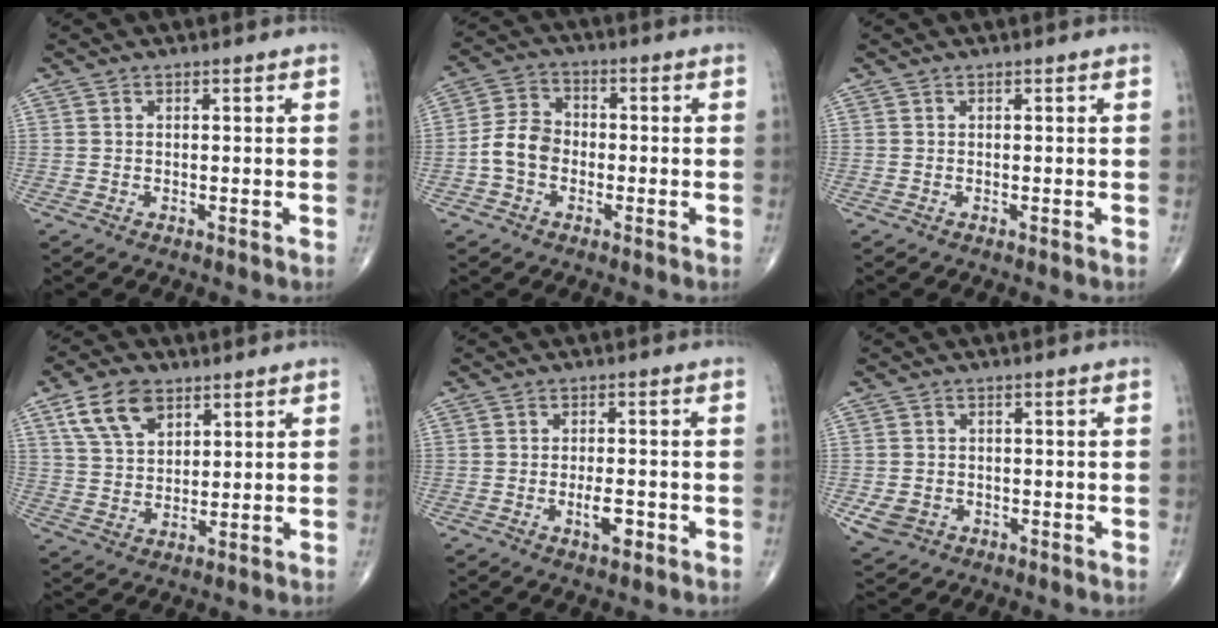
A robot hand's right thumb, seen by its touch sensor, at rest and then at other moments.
{"total": 6.9, "force": [-1.7, 5.2, 4.1], "torque": [-0.068, 0.024, -0.045]}
{"total": 0.0}
{"total": 9.7, "force": [5.2, 5.9, 5.7], "torque": [-0.089, -0.017, 0.102]}
{"total": 3.8, "force": [-1.5, 1.5, 3.2], "torque": [-0.047, 0.003, -0.024]}
{"total": 4.4, "force": [-1.5, 3.7, 1.9], "torque": [-0.033, 0.005, -0.019]}